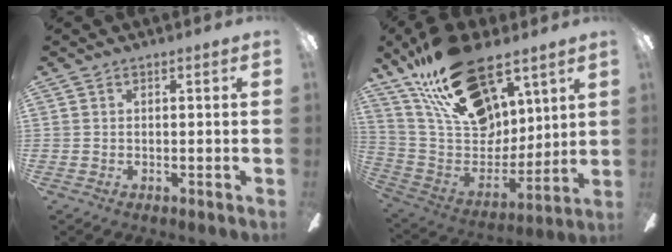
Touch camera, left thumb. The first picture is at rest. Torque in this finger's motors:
{"motor_torque": [2.31, 2.31, 1.27, -1.50, 0.44]}